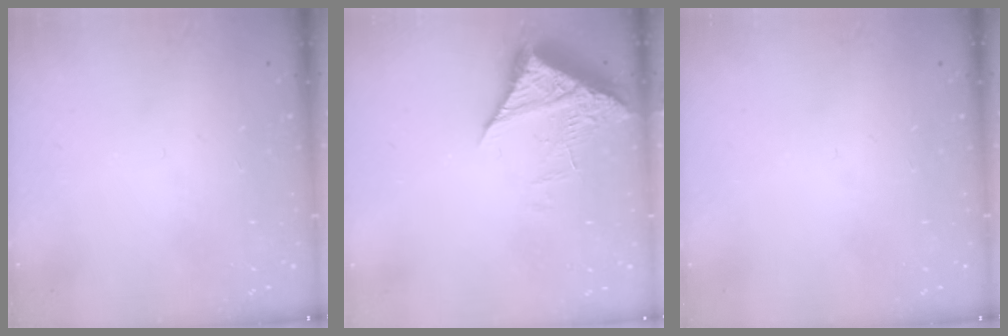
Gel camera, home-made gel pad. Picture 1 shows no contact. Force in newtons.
{"total": 7.2, "press": 7.2, "slide": 0.8}
{"total": 0.0}